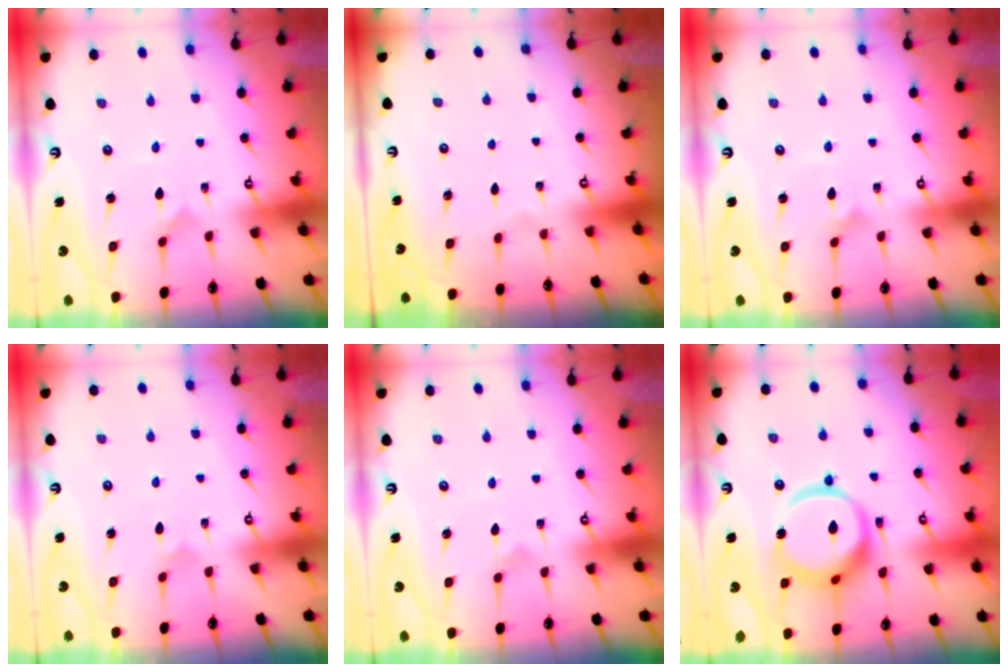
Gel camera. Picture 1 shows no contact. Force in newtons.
{"total": 0.0}
{"total": 3.5, "press": 3.5, "slide": 0.3}
{"total": 1.9, "press": 1.9, "slide": 0.1}
{"total": 1.7, "press": 1.7, "slide": 0.1}
{"total": 15.6, "press": 15.5, "slide": 1.6}